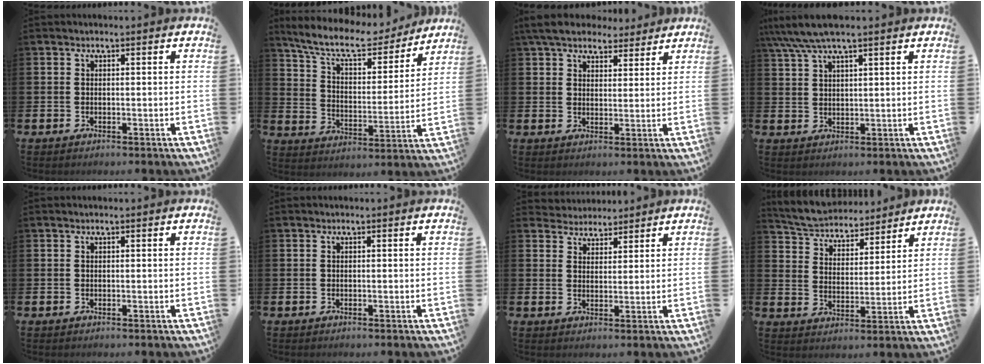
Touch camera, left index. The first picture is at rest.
{"total": 9.7, "force": [8.7, 2.4, 3.7], "torque": [-0.095, -0.057, 0.147]}
{"total": 6.7, "force": [6.0, 2.5, 1.7], "torque": [-0.050, -0.019, 0.110]}
{"total": 5.4, "force": [4.4, 0.8, 3.0], "torque": [-0.071, -0.007, 0.081]}
{"total": 0.0}
{"total": 0.0}
{"total": 3.5, "force": [3.3, 1.1, -0.6], "torque": [0.003, -0.020, 0.058]}
{"total": 5.5, "force": [5.3, 1.2, 0.1], "torque": [-0.028, -0.039, 0.092]}